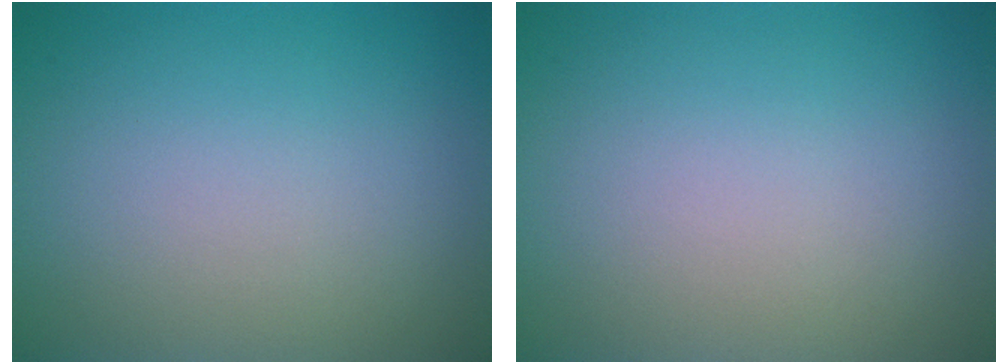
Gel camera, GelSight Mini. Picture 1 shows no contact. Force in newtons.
{"total": 0.0}